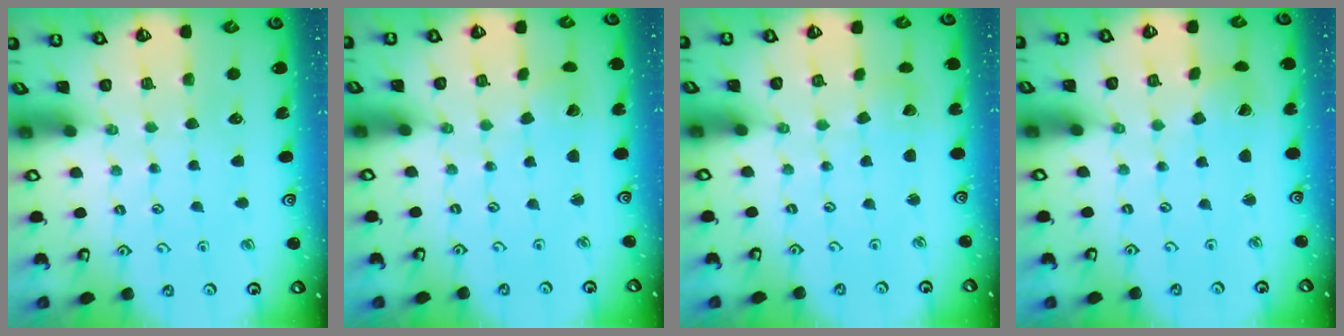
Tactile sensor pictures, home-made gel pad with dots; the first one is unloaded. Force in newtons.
{"total": 2.3, "press": 2.3, "slide": 0.2}
{"total": 1.7, "press": 1.7, "slide": 0.1}
{"total": 1.2, "press": 1.2, "slide": 0.1}